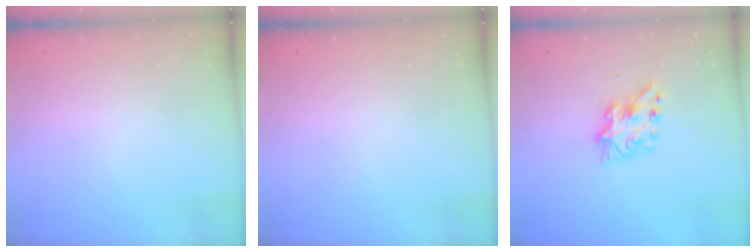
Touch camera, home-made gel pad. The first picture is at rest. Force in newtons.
{"total": 0.0}
{"total": 7.9, "press": 7.9, "slide": 0.7}